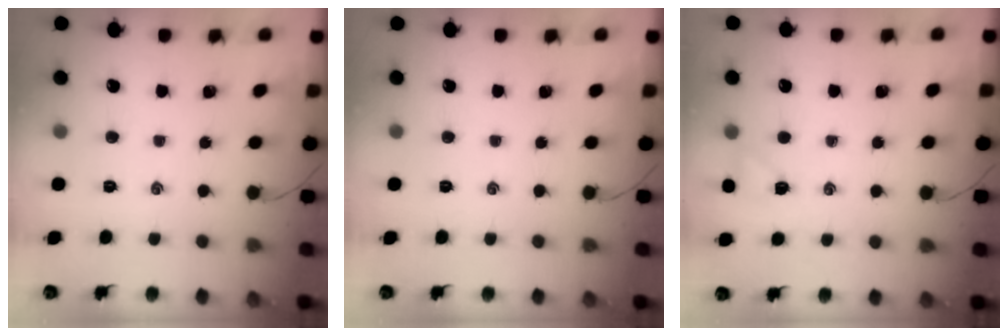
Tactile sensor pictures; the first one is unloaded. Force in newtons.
{"total": 0.0}
{"total": 5.0, "press": 4.8, "slide": 1.2}